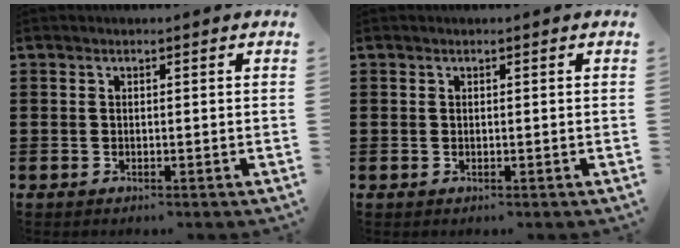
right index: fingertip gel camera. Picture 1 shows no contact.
{"total": 0.0}